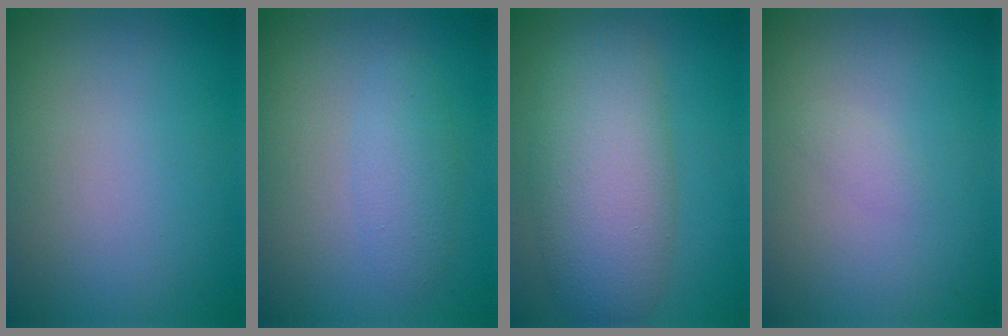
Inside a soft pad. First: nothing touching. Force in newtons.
{"total": 2.3, "press": 2.3, "slide": 0.0}
{"total": 7.7, "press": 7.7, "slide": 0.6}
{"total": 0.8, "press": 0.8, "slide": 0.0}